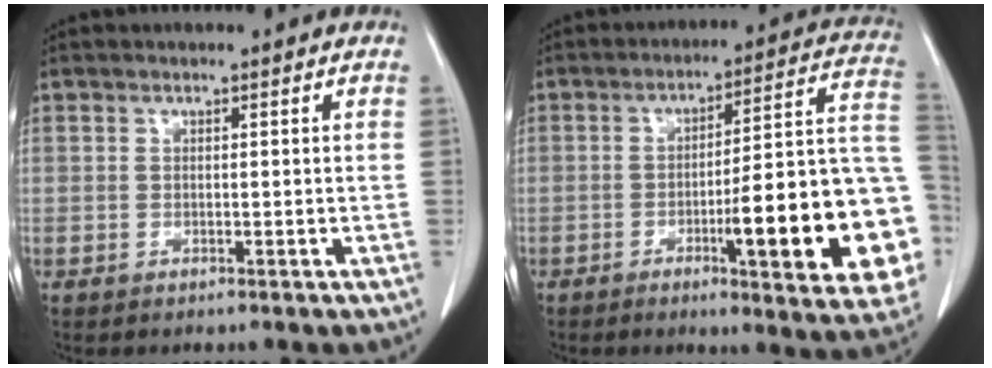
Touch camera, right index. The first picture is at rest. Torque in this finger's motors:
{"motor_torque": [1.88, -0.26, 1.05, 0.12]}